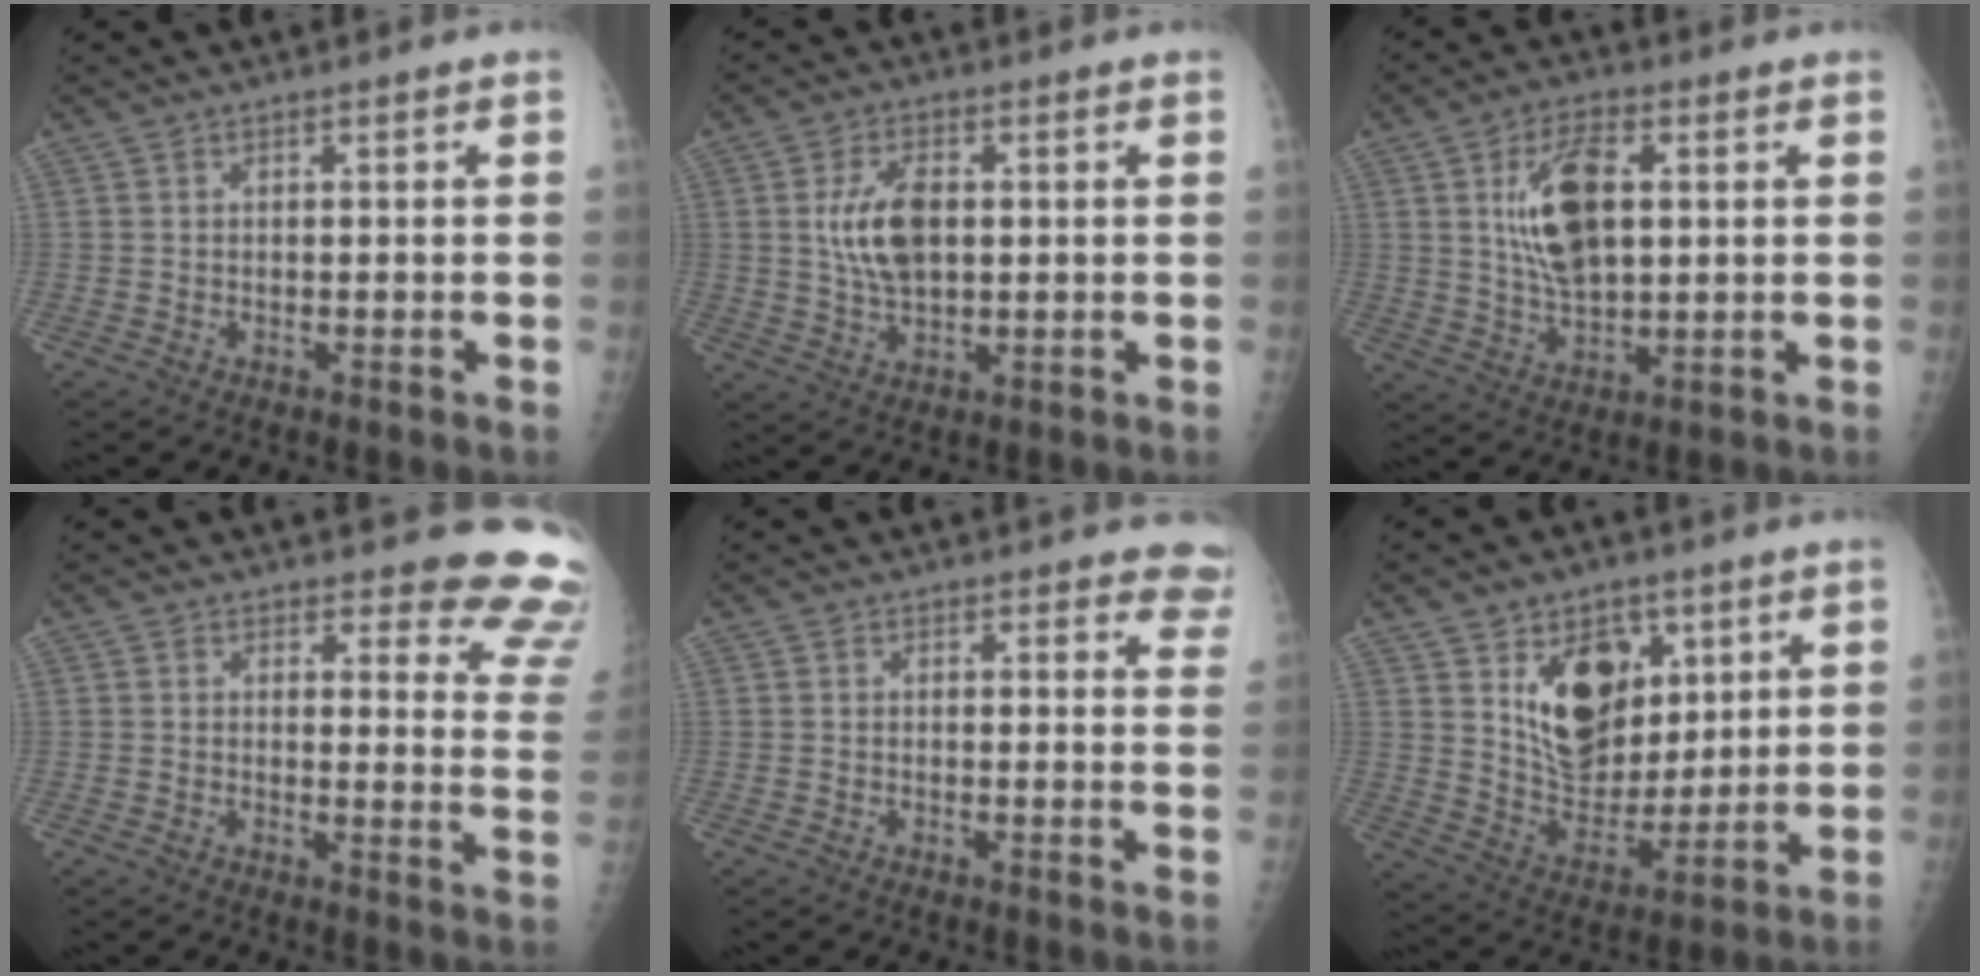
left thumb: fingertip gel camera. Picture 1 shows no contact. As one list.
[{"total": 8.7, "force": [1.3, 4.8, 7.1], "torque": [-0.128, -0.002, 0.030]}, {"total": 12.1, "force": [2.8, 6.1, 10.1], "torque": [-0.174, -0.005, 0.054]}, {"total": 12.3, "force": [11.6, 3.3, 2.1], "torque": [0.029, -0.117, 0.092]}, {"total": 5.4, "force": [4.9, 2.1, 1.1], "torque": [0.028, -0.022, 0.029]}, {"total": 14.8, "force": [6.1, 9.8, 9.2], "torque": [-0.100, -0.043, 0.121]}]